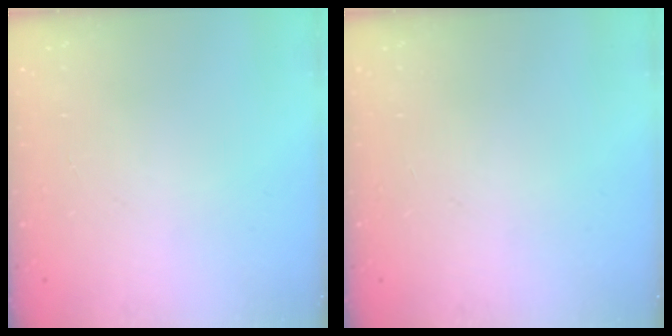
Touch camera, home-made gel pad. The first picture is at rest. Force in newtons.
{"total": 0.0}